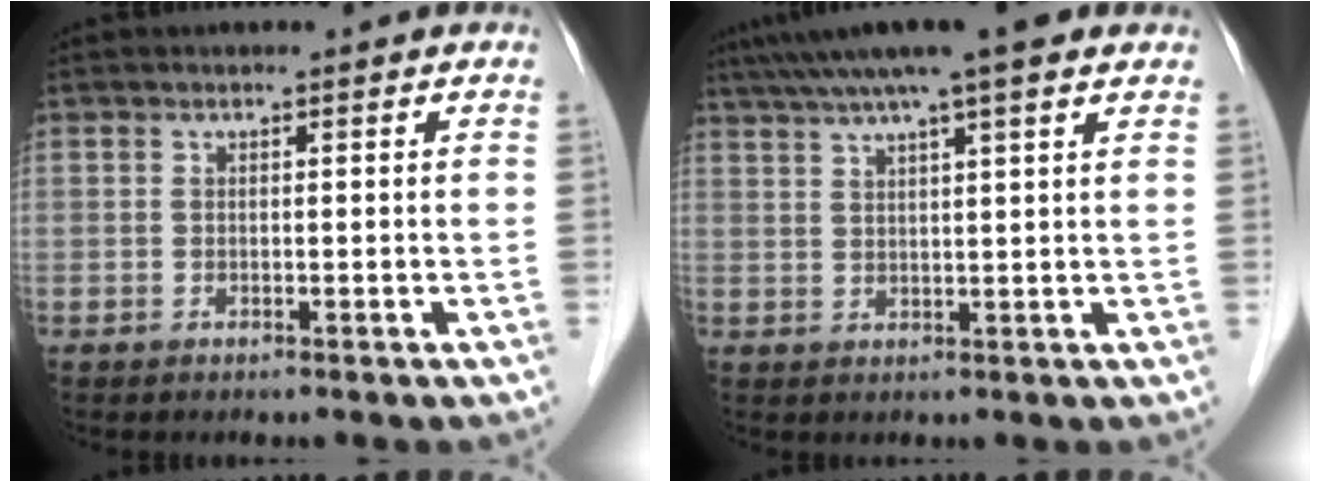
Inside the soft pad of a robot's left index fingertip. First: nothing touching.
{"total": 11.7, "force": [8.7, 0.7, 7.7], "torque": [-0.126, 0.040, 0.124]}